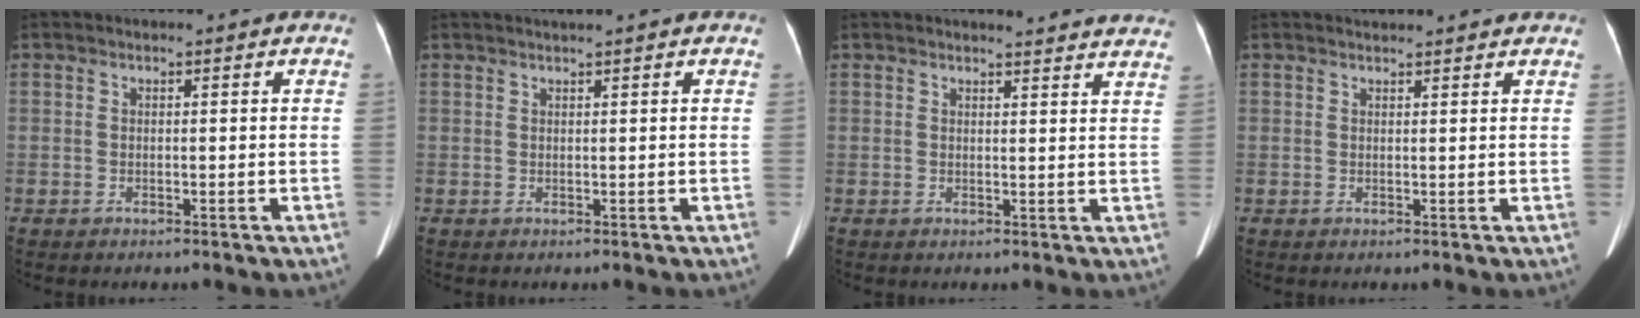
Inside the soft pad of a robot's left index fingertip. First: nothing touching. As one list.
[{"total": 1.3, "force": [1.1, -0.4, 0.6], "torque": [-0.009, 0.008, 0.024]}, {"total": 14.4, "force": [14.0, 1.2, 3.2], "torque": [-0.017, -0.033, 0.138]}, {"total": 3.6, "force": [3.5, 0.3, 0.8], "torque": [-0.015, 0.024, 0.043]}]